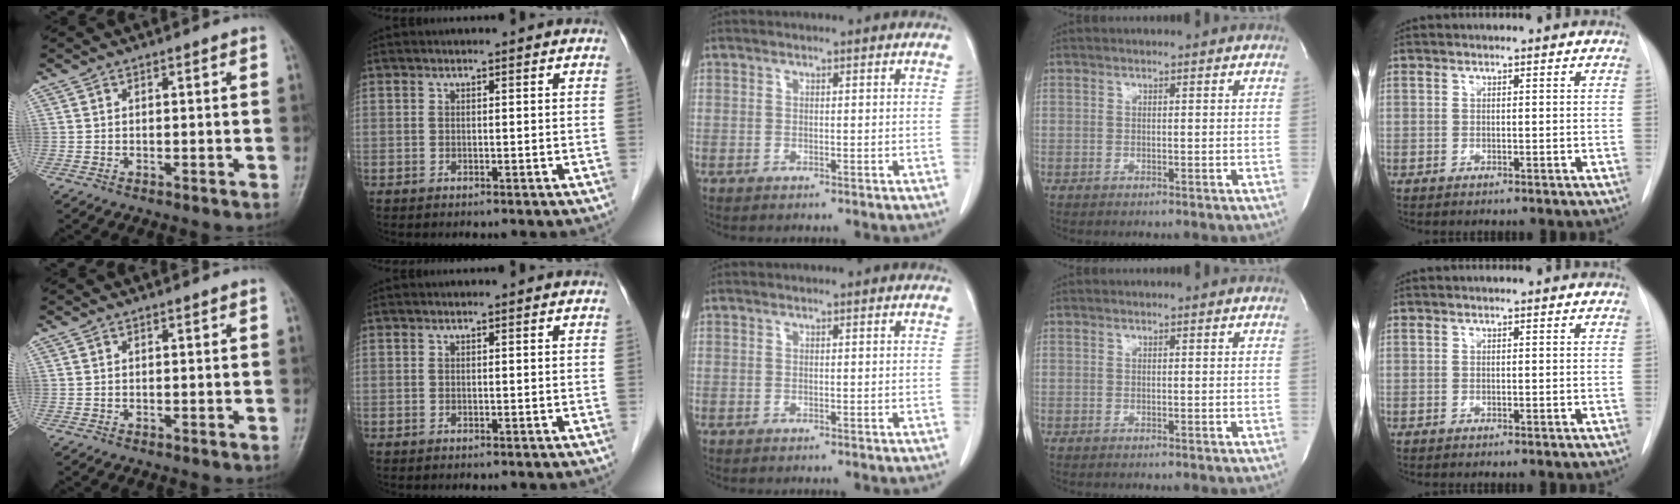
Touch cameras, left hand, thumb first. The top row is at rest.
{}